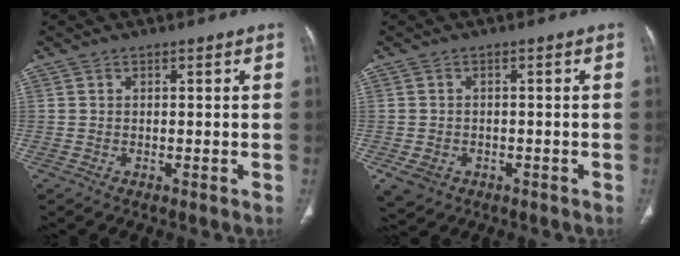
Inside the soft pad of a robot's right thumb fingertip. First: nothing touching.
{"total": 4.3, "force": [-1.8, 3.4, 1.9], "torque": [-0.038, 0.005, -0.019]}